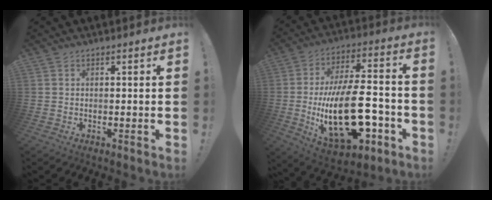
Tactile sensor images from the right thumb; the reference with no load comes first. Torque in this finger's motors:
{"motor_torque": [2.44, 2.57, 1.60, -1.17, 0.77]}